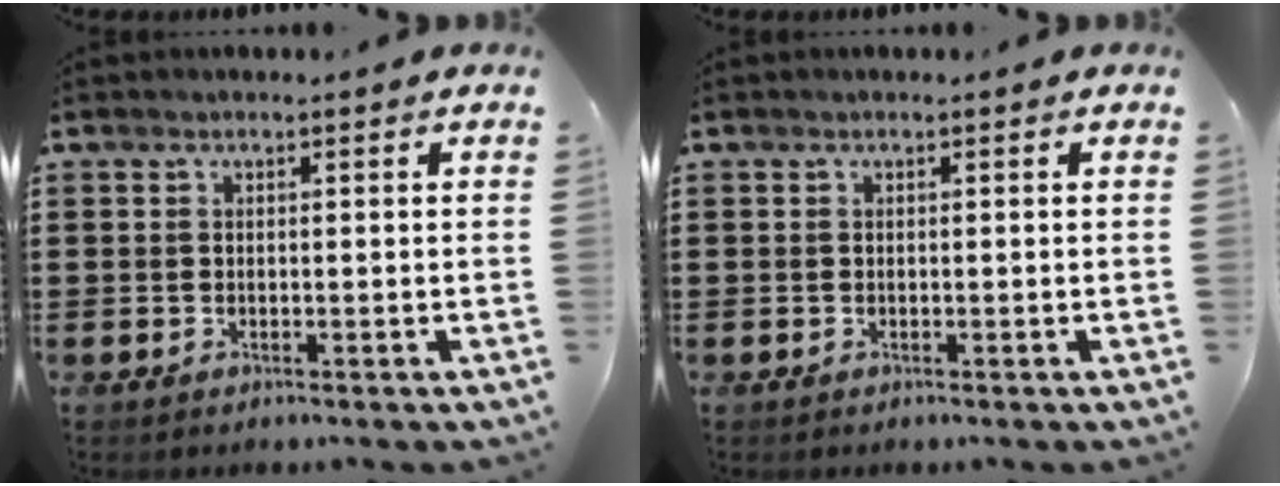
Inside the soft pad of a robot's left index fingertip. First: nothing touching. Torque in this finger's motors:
{"motor_torque": [0.00, 0.00, 0.00, 0.00]}